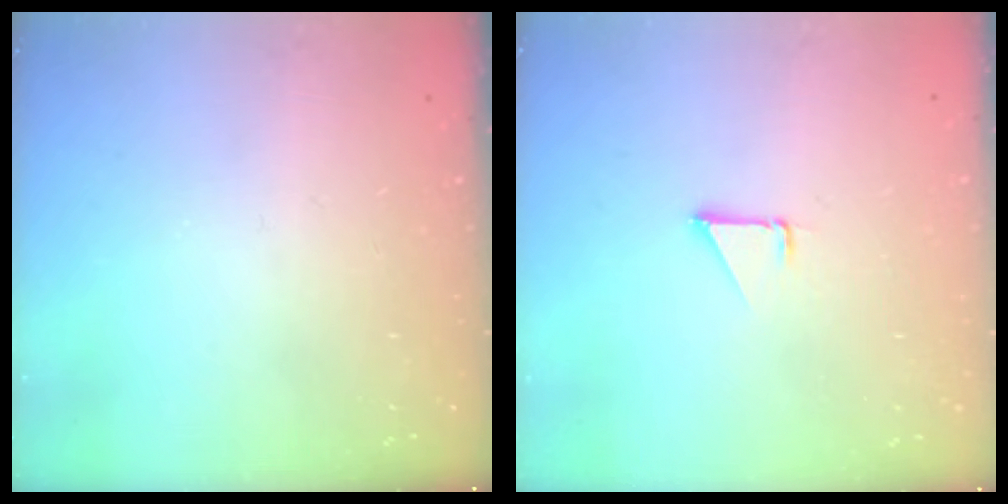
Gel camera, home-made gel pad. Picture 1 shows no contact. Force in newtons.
{"total": 1.3, "press": 1.3, "slide": 0.1}